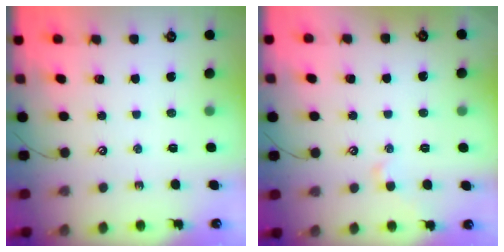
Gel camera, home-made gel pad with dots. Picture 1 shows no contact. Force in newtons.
{"total": 0.6, "press": 0.0, "slide": 0.6}